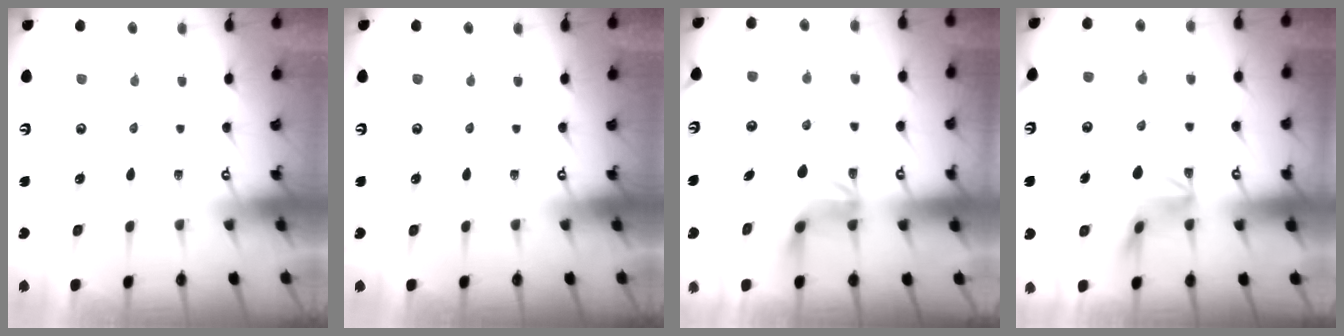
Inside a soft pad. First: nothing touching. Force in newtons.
{"total": 0.0}
{"total": 4.8, "press": 4.8, "slide": 0.4}
{"total": 5.0, "press": 5.0, "slide": 0.4}